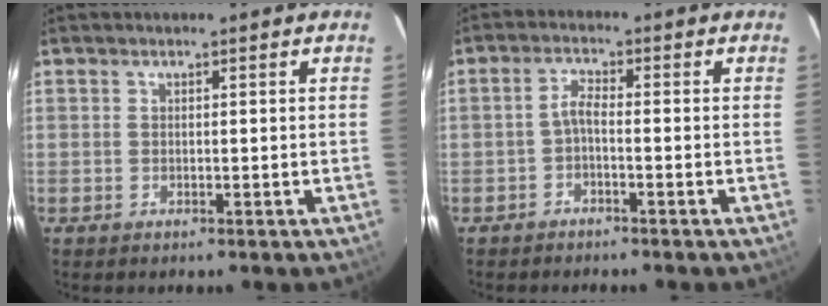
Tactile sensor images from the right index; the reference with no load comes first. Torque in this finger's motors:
{"motor_torque": [0.38, -0.28, 0.16, 0.05]}